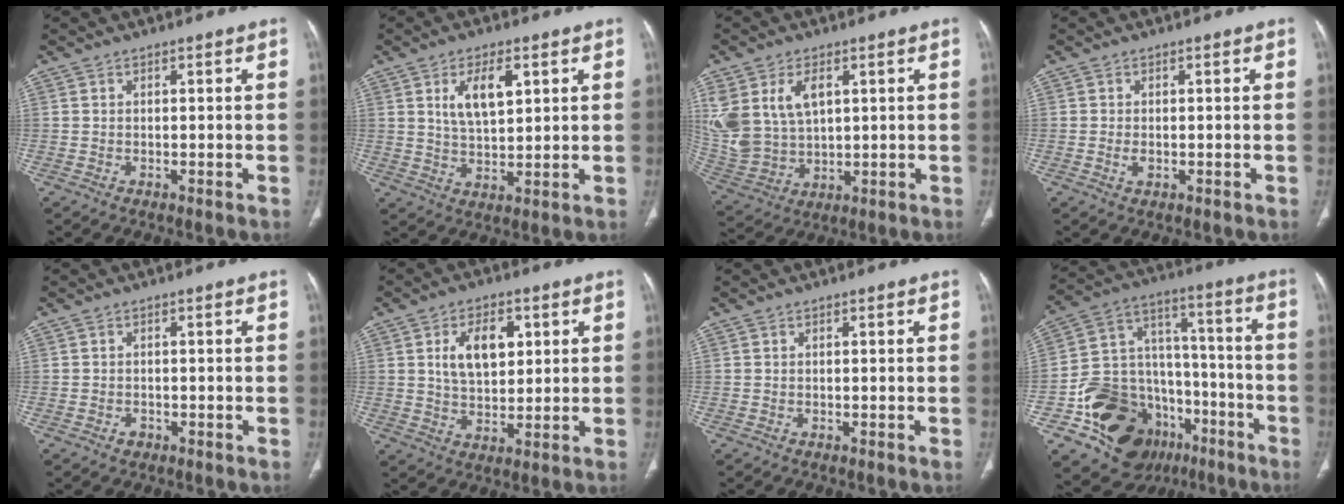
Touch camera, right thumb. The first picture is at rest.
{"total": 8.0, "force": [3.1, 3.7, 6.4], "torque": [-0.105, -0.014, 0.061]}
{"total": 16.0, "force": [5.0, 10.8, 10.7], "torque": [-0.243, -0.008, 0.119]}
{"total": 1.4, "force": [-0.3, 0.8, 1.1], "torque": [-0.021, -0.002, -0.005]}
{"total": 1.1, "force": [-0.6, 0.8, 0.3], "torque": [-0.001, 0.005, -0.008]}
{"total": 9.6, "force": [2.9, 5.7, 7.2], "torque": [-0.098, -0.009, 0.053]}
{"total": 0.0}
{"total": 24.7, "force": [-11.5, 17.5, 13.1], "torque": [-0.183, 0.101, -0.174]}